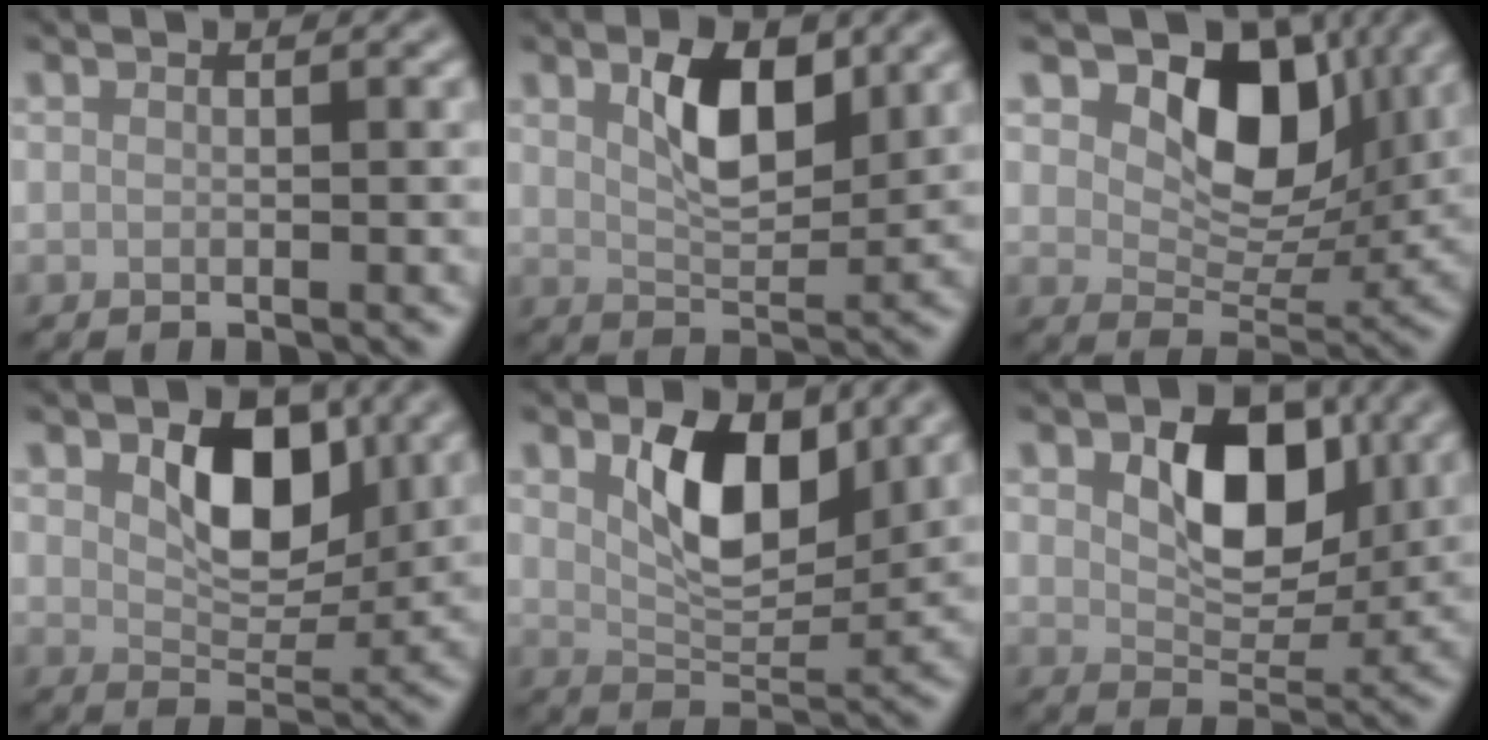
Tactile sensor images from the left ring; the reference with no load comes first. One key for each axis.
{"total": 5.4, "fx": 2.0, "fy": 2.6, "fz": 4.3, "tx": -0.077, "ty": 0.001, "tz": 0.035}
{"total": 8.6, "fx": 3.6, "fy": 5.4, "fz": 5.7, "tx": -0.079, "ty": -0.013, "tz": 0.053}
{"total": 6.2, "fx": 2.0, "fy": 3.7, "fz": 4.5, "tx": -0.072, "ty": -0.005, "tz": 0.029}
{"total": 7.1, "fx": 2.6, "fy": 3.8, "fz": 5.4, "tx": -0.091, "ty": -0.003, "tz": 0.042}
{"total": 7.2, "fx": 2.0, "fy": 4.5, "fz": 5.3, "tx": -0.082, "ty": -0.005, "tz": 0.030}